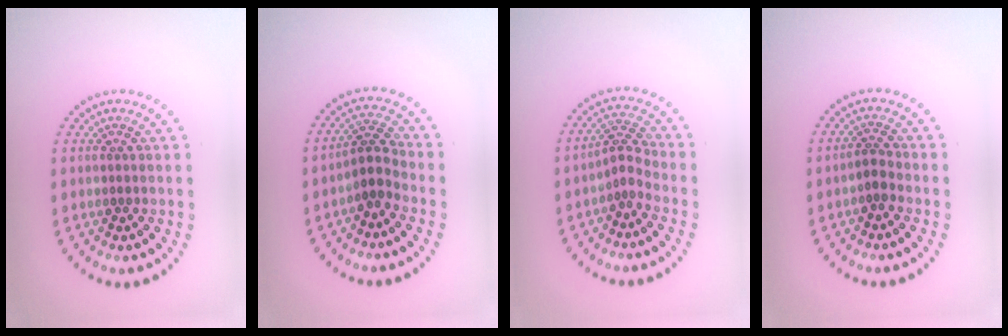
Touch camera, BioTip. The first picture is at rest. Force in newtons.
{"total": 2.5, "press": 2.0, "slide": 1.5}
{"total": 2.2, "press": 1.5, "slide": 1.6}
{"total": 1.6, "press": 1.3, "slide": 0.9}